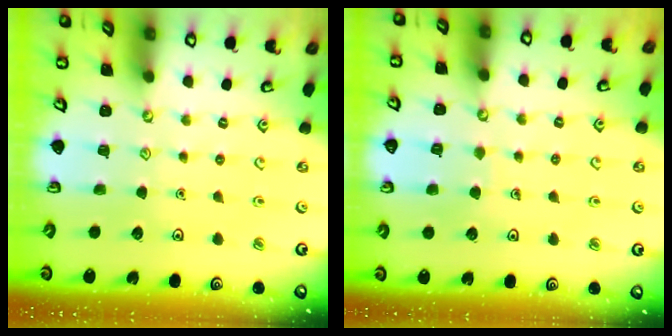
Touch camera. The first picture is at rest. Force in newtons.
{"total": 2.9, "press": 2.9, "slide": 0.2}